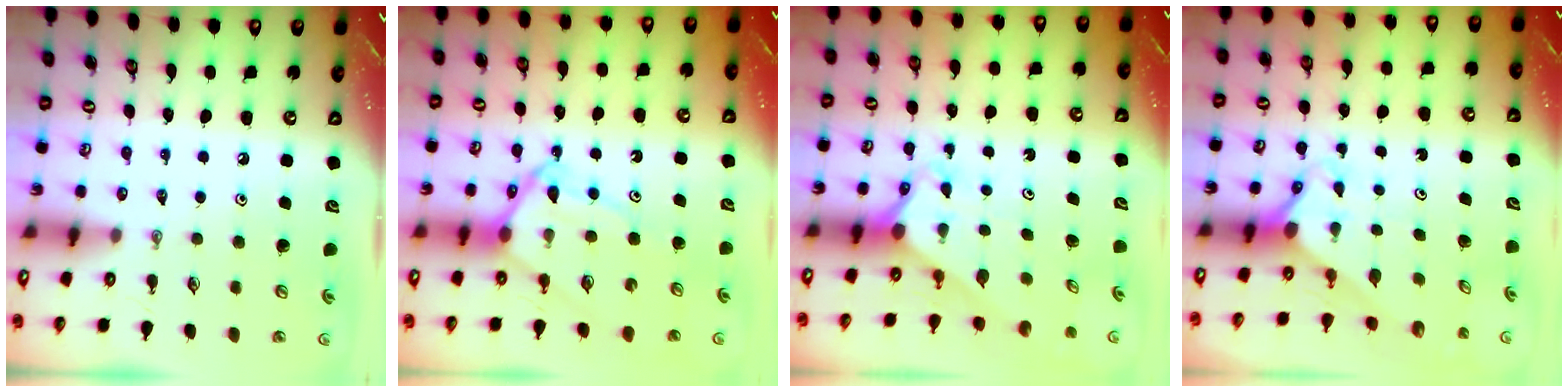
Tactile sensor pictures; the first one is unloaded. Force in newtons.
{"total": 10.4, "press": 10.3, "slide": 0.9}
{"total": 2.7, "press": 2.7, "slide": 0.1}
{"total": 2.2, "press": 2.2, "slide": 0.2}